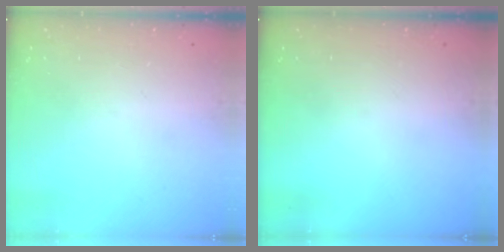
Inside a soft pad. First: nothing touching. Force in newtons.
{"total": 0.0}